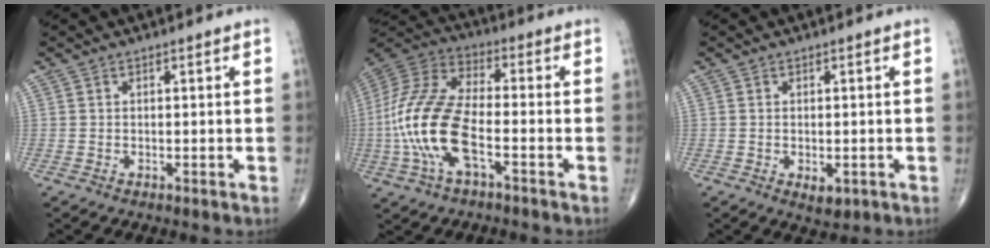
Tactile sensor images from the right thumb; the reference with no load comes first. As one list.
[{"total": 17.9, "force": [-4.5, 7.8, 15.4], "torque": [-0.337, 0.030, -0.089]}, {"total": 2.7, "force": [-0.8, 1.5, 2.0], "torque": [-0.025, -0.003, -0.006]}]